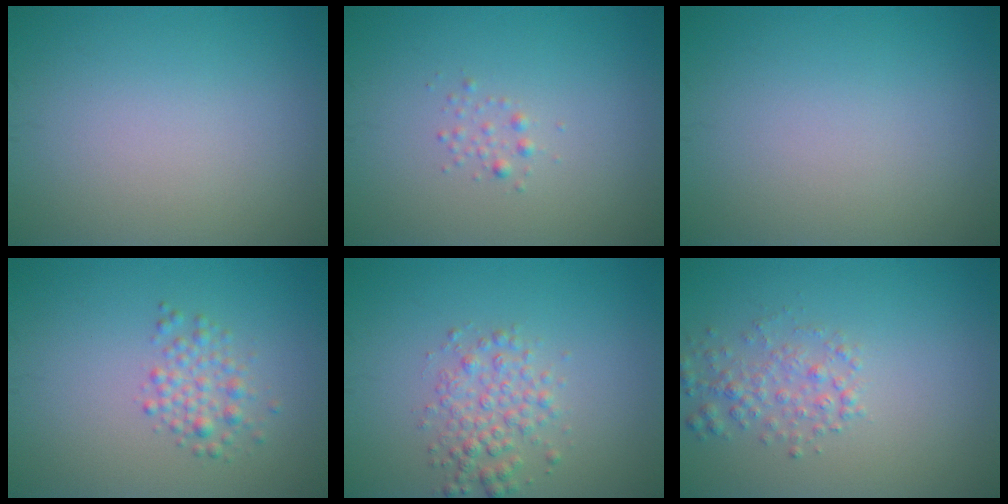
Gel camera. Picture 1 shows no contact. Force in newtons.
{"total": 0.8, "press": 0.8, "slide": 0.0}
{"total": 0.0}
{"total": 2.2, "press": 2.2, "slide": 0.1}
{"total": 2.9, "press": 2.9, "slide": 0.0}
{"total": 2.3, "press": 2.3, "slide": 0.1}